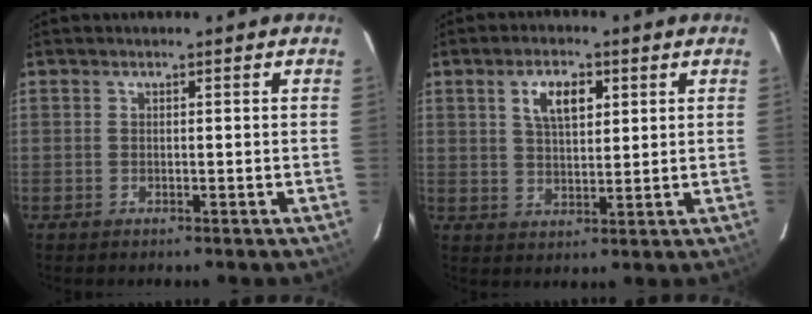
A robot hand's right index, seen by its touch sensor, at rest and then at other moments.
{"total": 6.4, "force": [2.6, 3.0, 5.0], "torque": [-0.088, 0.010, 0.049]}